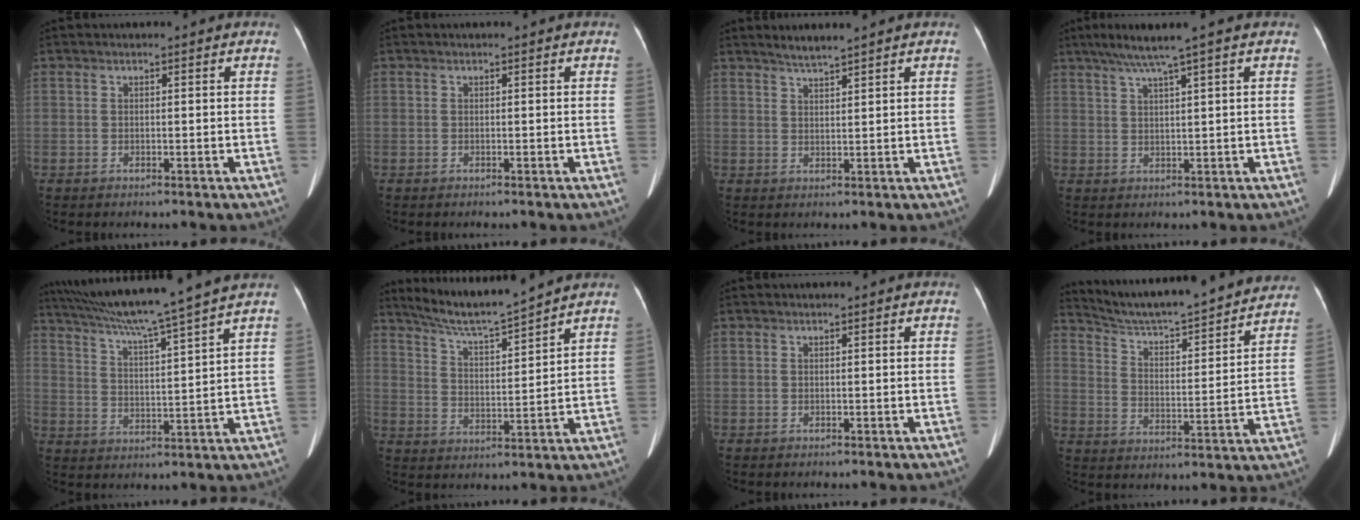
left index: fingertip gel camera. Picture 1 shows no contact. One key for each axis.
{"total": 0.0}
{"total": 2.8, "fx": 2.5, "fy": -0.5, "fz": 1.2, "tx": -0.025, "ty": 0.003, "tz": 0.050}
{"total": 5.1, "fx": 3.4, "fy": -1.0, "fz": 3.7, "tx": -0.074, "ty": 0.012, "tz": 0.066}
{"total": 15.7, "fx": 13.3, "fy": -2.4, "fz": 7.9, "tx": -0.136, "ty": -0.006, "tz": 0.206}
{"total": 9.9, "fx": 9.2, "fy": -1.3, "fz": 3.5, "tx": -0.066, "ty": -0.001, "tz": 0.167}
{"total": 0.0}
{"total": 22.7, "fx": 21.0, "fy": 1.9, "fz": 8.6, "tx": -0.138, "ty": -0.016, "tz": 0.294}